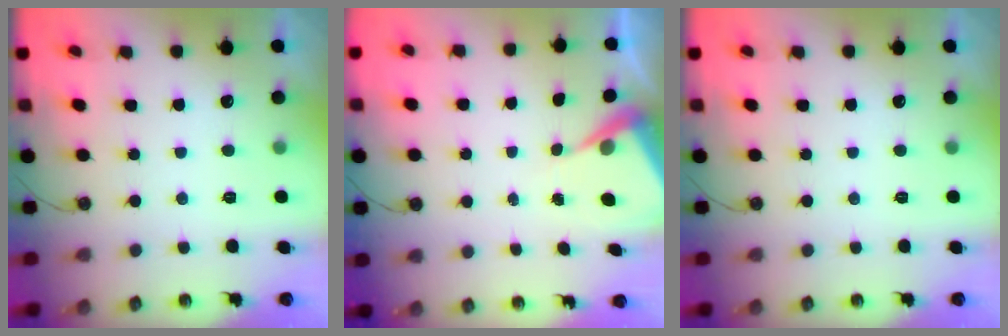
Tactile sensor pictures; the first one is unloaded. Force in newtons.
{"total": 6.9, "press": 6.8, "slide": 0.6}
{"total": 0.0}